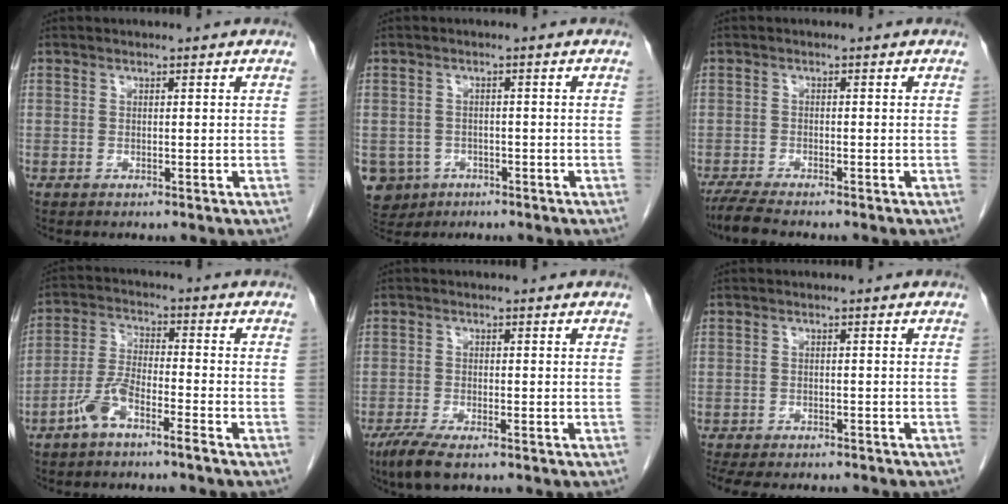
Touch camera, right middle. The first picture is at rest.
{"total": 6.4, "force": [-3.2, 5.5, 0.8], "torque": [-0.026, 0.003, -0.046]}
{"total": 5.1, "force": [-4.3, 0.5, 2.6], "torque": [-0.050, -0.016, -0.075]}
{"total": 5.7, "force": [-4.0, 0.8, 4.0], "torque": [-0.097, 0.009, -0.081]}
{"total": 5.2, "force": [-3.6, 1.1, 3.5], "torque": [-0.072, -0.013, -0.062]}
{"total": 13.0, "force": [-11.2, 3.6, 5.5], "torque": [-0.110, -0.014, -0.145]}